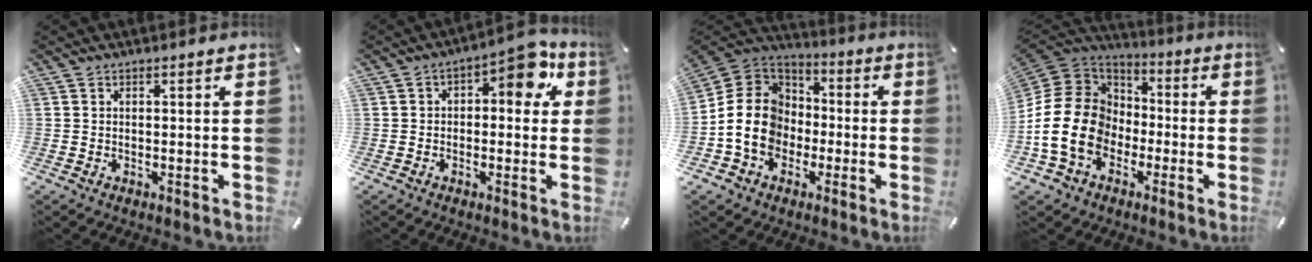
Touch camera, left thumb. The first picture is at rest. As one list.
[{"total": 8.8, "force": [2.7, 4.7, 7.0], "torque": [-0.088, -0.011, 0.039]}, {"total": 14.4, "force": [-3.7, 12.5, 6.2], "torque": [-0.146, 0.028, -0.067]}, {"total": 17.6, "force": [-5.5, 14.7, 8.1], "torque": [-0.177, 0.031, -0.098]}]